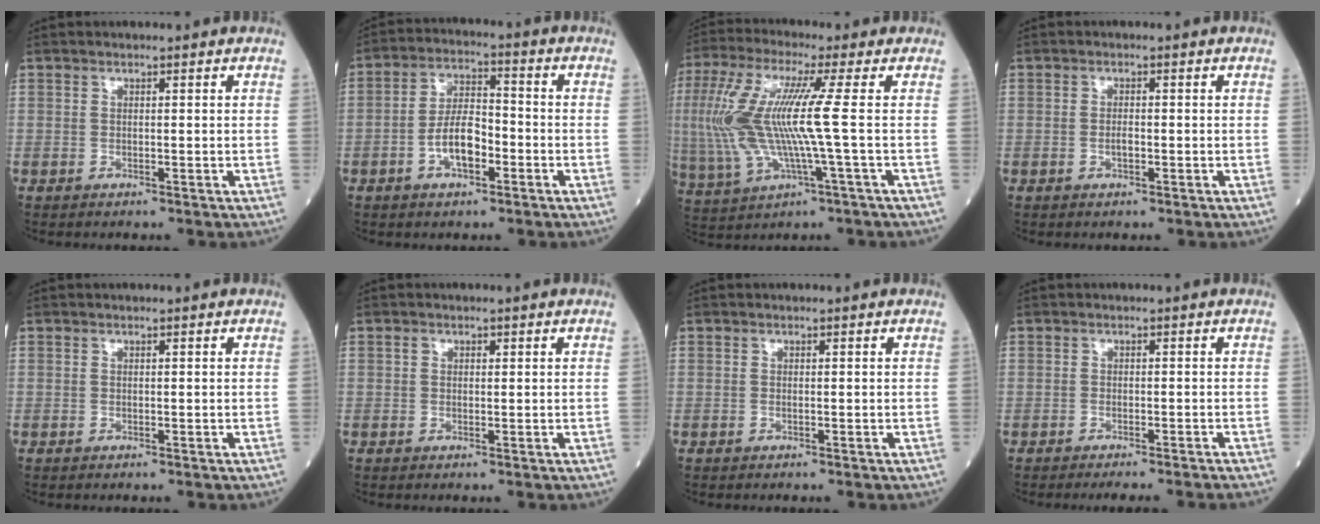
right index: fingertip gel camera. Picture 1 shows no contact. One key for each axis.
{"total": 7.2, "fx": -2.7, "fy": 2.9, "fz": 6.0, "tx": -0.120, "ty": 0.013, "tz": -0.051}
{"total": 14.2, "fx": 0.4, "fy": 1.0, "fz": 14.2, "tx": -0.327, "ty": 0.007, "tz": 0.006}
{"total": 1.4, "fx": -0.5, "fy": 0.4, "fz": 1.2, "tx": -0.024, "ty": 0.001, "tz": -0.010}
{"total": 0.0}
{"total": 0.9, "fx": 0.3, "fy": 0.7, "fz": 0.4, "tx": -0.007, "ty": 0.007, "tz": 0.004}
{"total": 0.0}
{"total": 5.2, "fx": -4.8, "fy": 0.3, "fz": 1.9, "tx": -0.013, "ty": -0.013, "tz": -0.064}